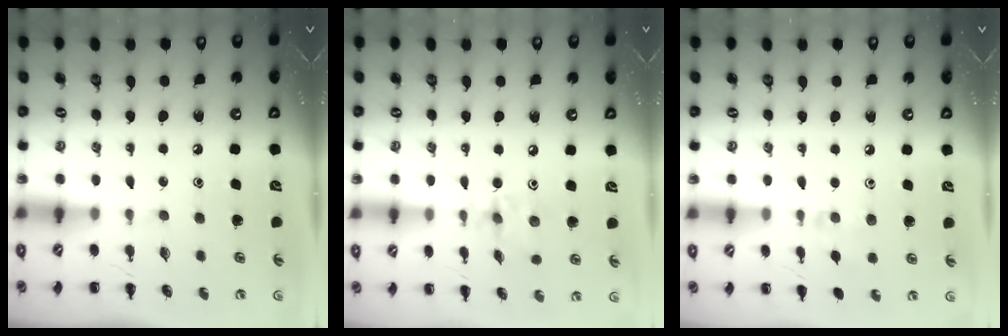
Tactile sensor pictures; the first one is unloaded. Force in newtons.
{"total": 4.1, "press": 4.1, "slide": 0.5}
{"total": 5.8, "press": 5.4, "slide": 2.0}